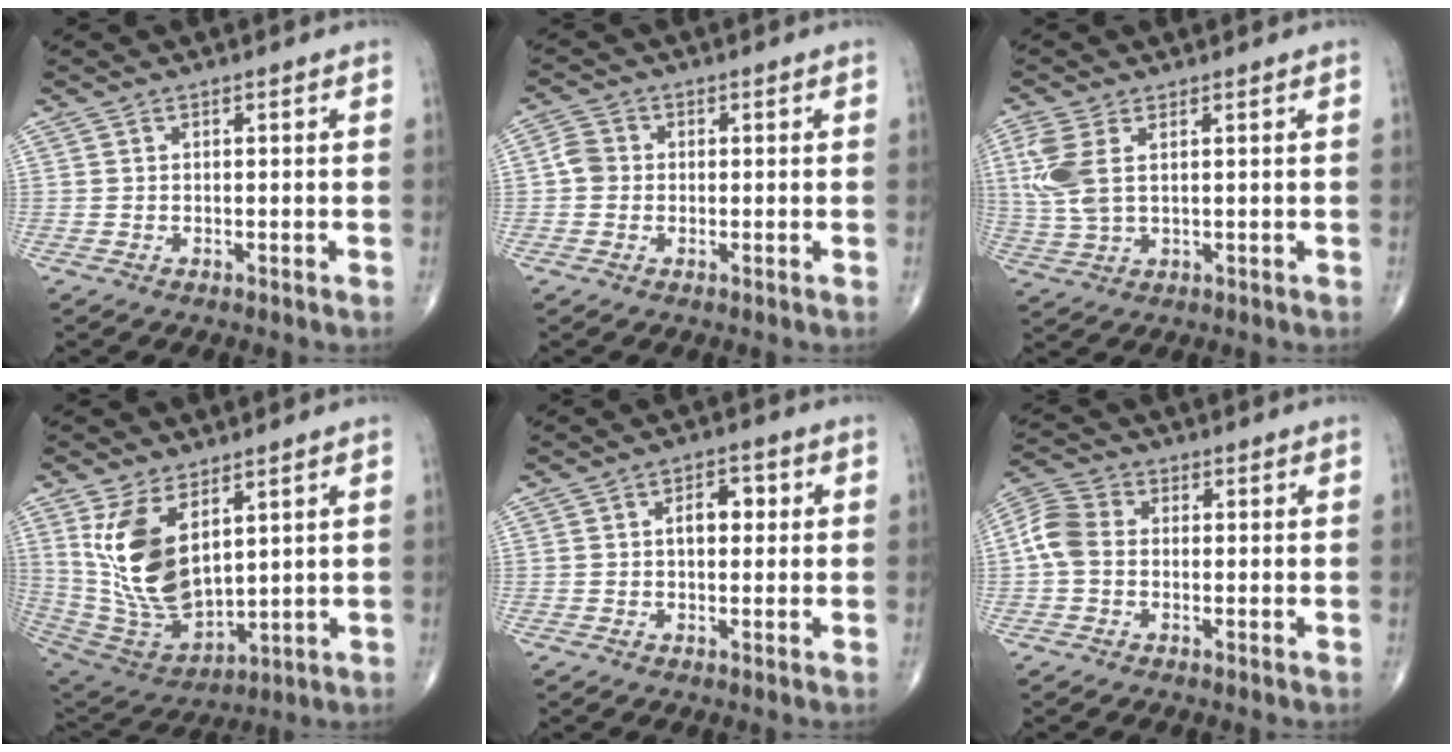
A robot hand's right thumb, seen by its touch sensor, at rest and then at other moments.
{"total": 3.2, "force": [-0.4, 2.9, 1.4], "torque": [-0.012, 0.006, -0.014]}
{"total": 7.1, "force": [1.7, 3.8, 5.8], "torque": [-0.154, 0.004, 0.042]}
{"total": 15.9, "force": [5.4, 8.4, 12.4], "torque": [-0.223, -0.027, 0.129]}
{"total": 4.5, "force": [0.6, 2.8, 3.5], "torque": [-0.035, 0.015, 0.006]}
{"total": 6.5, "force": [-0.5, 4.9, 4.3], "torque": [-0.085, 0.017, -0.025]}